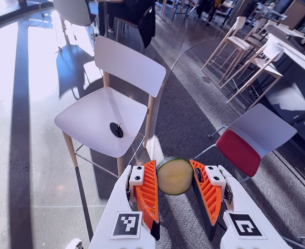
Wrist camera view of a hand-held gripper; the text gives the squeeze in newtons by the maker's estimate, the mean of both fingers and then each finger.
{"total": 9.0, "left": 9.0, "right": 8.9}